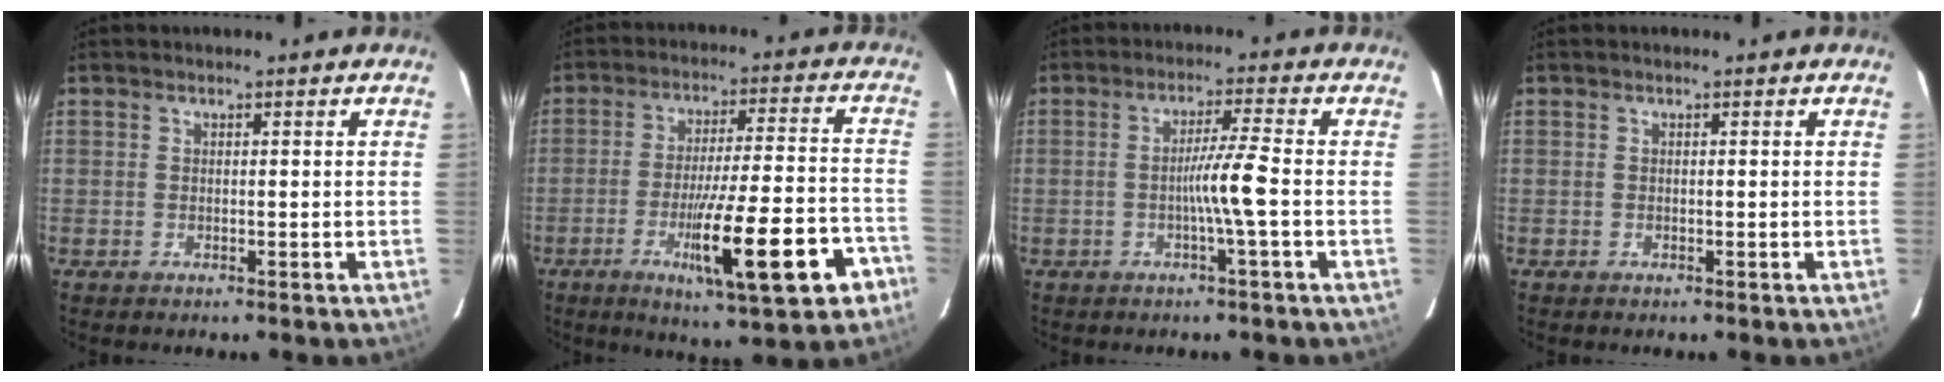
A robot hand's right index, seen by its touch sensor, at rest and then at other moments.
{"total": 16.8, "force": [-7.5, 1.9, 14.9], "torque": [-0.214, -0.001, -0.098]}
{"total": 5.1, "force": [-1.2, -1.2, 4.9], "torque": [-0.087, 0.003, -0.021]}
{"total": 0.0}